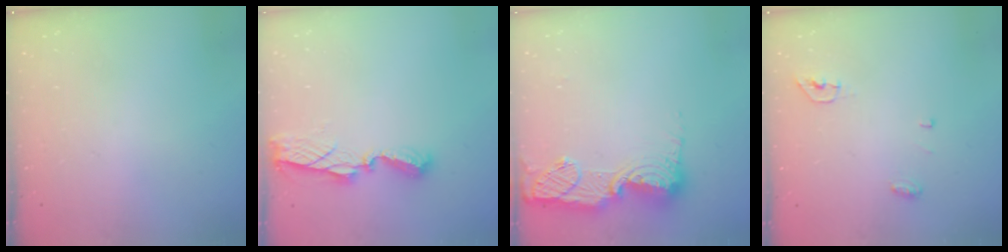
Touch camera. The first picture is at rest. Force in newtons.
{"total": 7.5, "press": 7.5, "slide": 0.5}
{"total": 15.4, "press": 15.4, "slide": 1.2}
{"total": 4.4, "press": 4.3, "slide": 0.8}